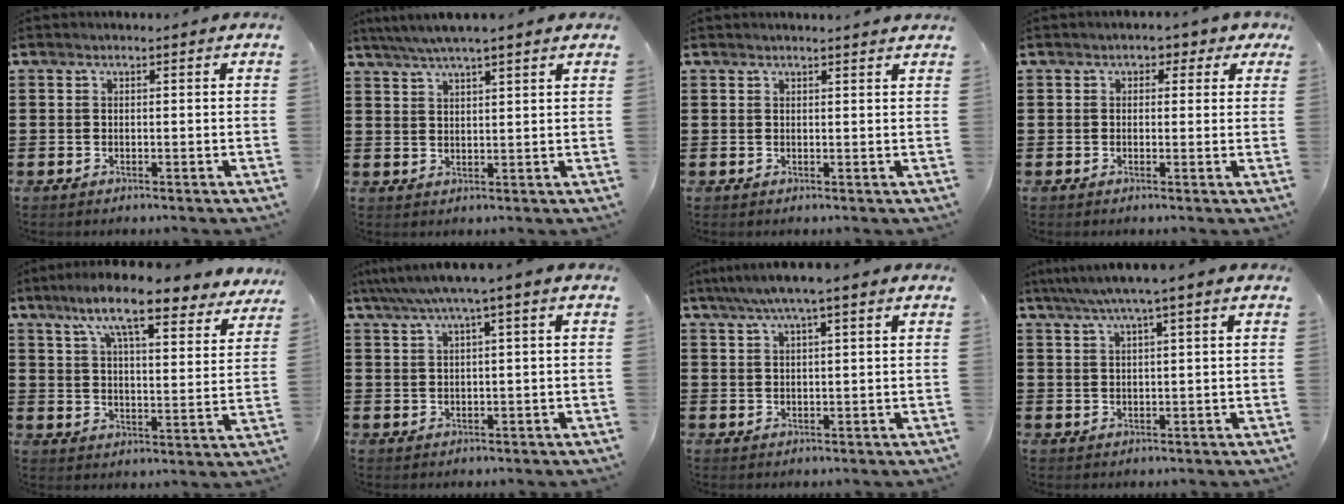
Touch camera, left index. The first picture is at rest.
{"total": 4.2, "force": [3.6, 0.0, 2.3], "torque": [-0.052, -0.005, 0.064]}
{"total": 1.1, "force": [1.1, -0.1, 0.4], "torque": [-0.009, -0.002, 0.021]}
{"total": 2.0, "force": [0.9, 1.5, 1.0], "torque": [-0.019, 0.008, 0.011]}
{"total": 11.7, "force": [9.0, 1.6, 7.3], "torque": [-0.150, -0.033, 0.153]}
{"total": 3.3, "force": [1.3, -0.2, 3.1], "torque": [-0.061, 0.000, 0.018]}
{"total": 3.8, "force": [2.2, 0.2, 3.1], "torque": [-0.061, 0.006, 0.038]}
{"total": 3.6, "force": [1.9, -0.1, 3.1], "torque": [-0.062, 0.002, 0.032]}